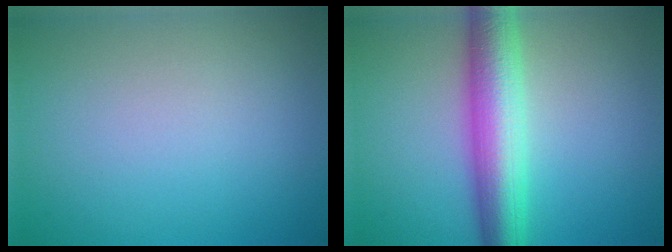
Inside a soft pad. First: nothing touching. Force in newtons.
{"total": 7.4, "press": 7.4, "slide": 0.2}